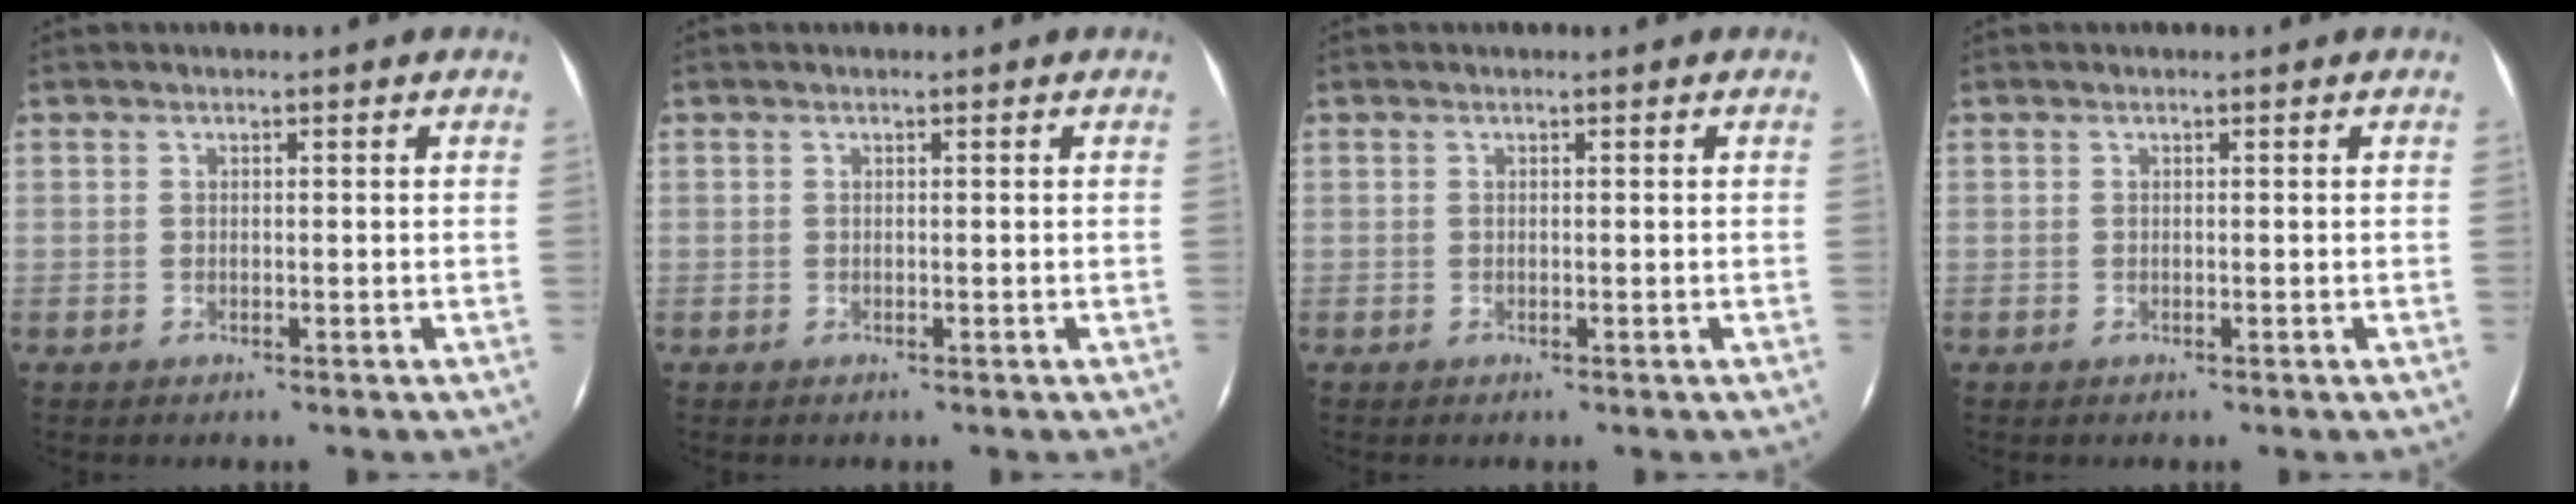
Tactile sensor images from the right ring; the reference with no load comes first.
{"total": 0.0}
{"total": 0.0}
{"total": 0.0}